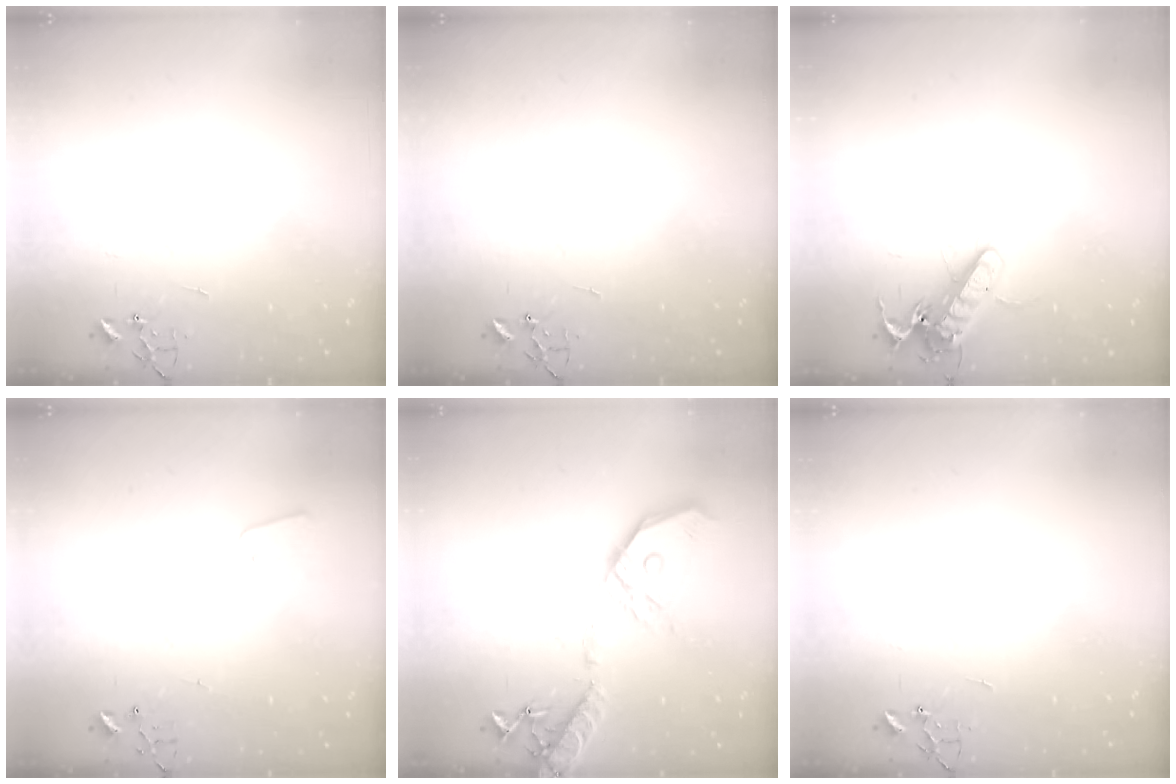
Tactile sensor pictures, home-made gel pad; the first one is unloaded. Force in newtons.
{"total": 0.0}
{"total": 13.5, "press": 13.3, "slide": 1.9}
{"total": 2.2, "press": 2.1, "slide": 0.3}
{"total": 20.0, "press": 19.7, "slide": 3.5}
{"total": 0.0}